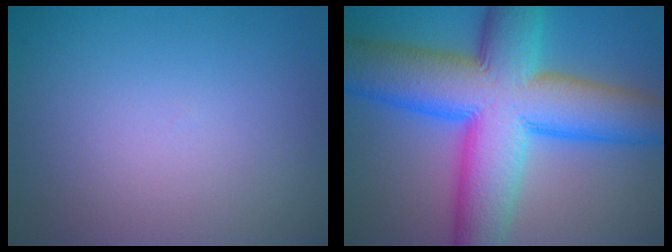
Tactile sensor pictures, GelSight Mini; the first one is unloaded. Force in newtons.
{"total": 14.9, "press": 14.9, "slide": 0.3}